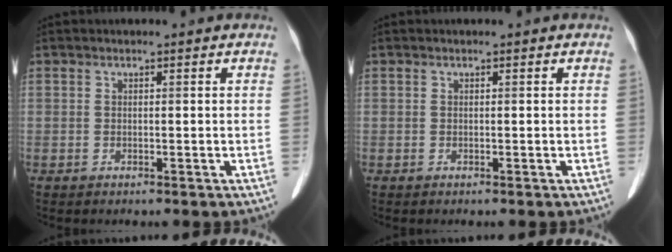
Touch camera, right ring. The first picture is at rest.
{"total": 0.0}